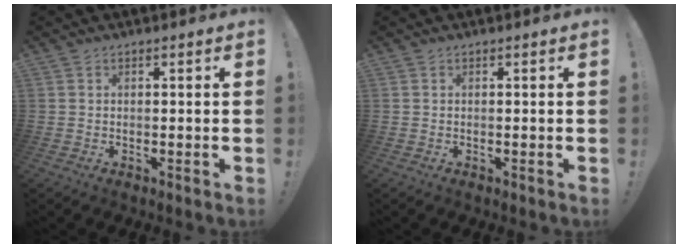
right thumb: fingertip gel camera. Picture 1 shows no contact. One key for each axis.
{"total": 0.0}